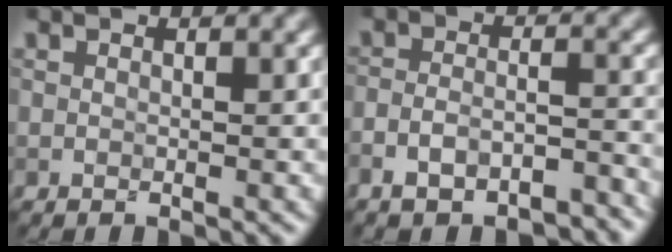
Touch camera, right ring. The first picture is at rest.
{"total": 6.2, "force": [-5.2, 1.9, 2.8], "torque": [-0.047, 0.000, -0.082]}